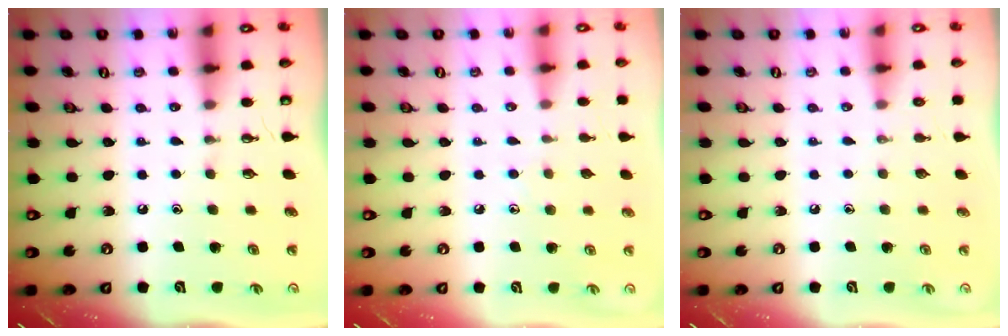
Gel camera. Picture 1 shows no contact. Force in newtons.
{"total": 6.1, "press": 6.1, "slide": 0.5}
{"total": 0.0}